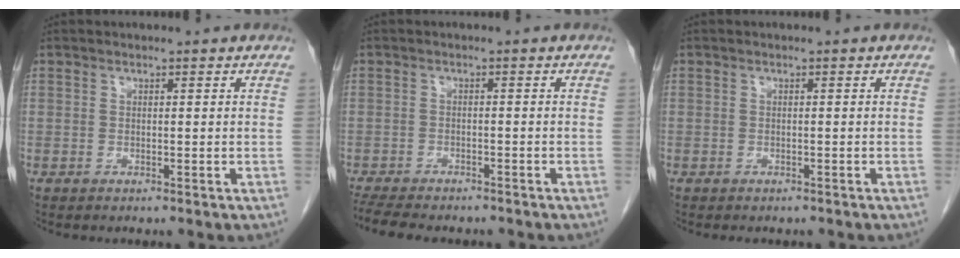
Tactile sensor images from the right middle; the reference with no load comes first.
{"total": 11.2, "force": [-9.5, 3.2, 5.0], "torque": [-0.094, -0.007, -0.134]}
{"total": 2.1, "force": [-1.8, 0.9, 0.5], "torque": [-0.011, -0.002, -0.022]}